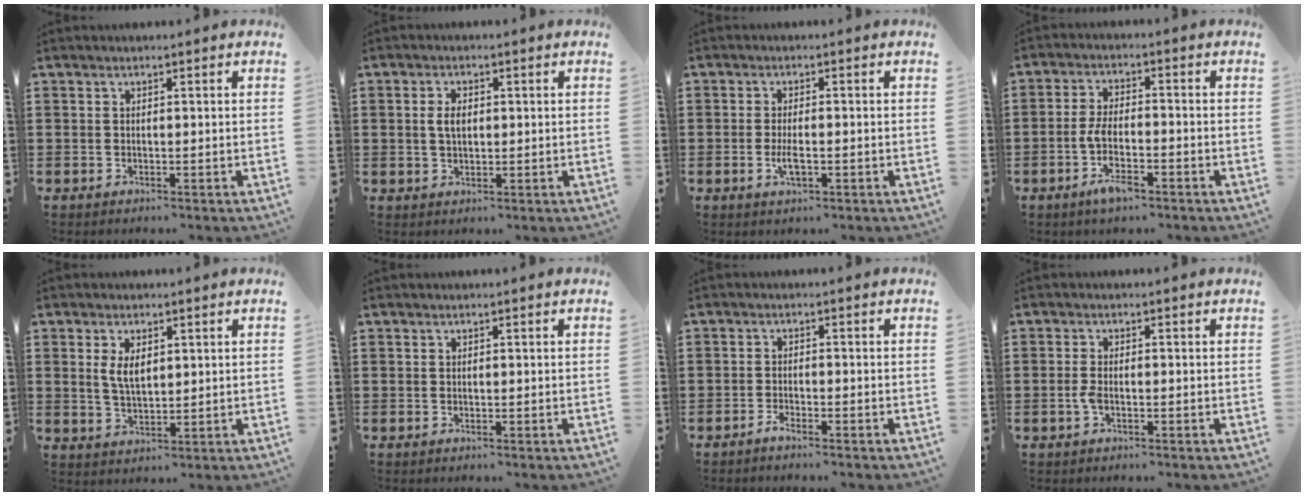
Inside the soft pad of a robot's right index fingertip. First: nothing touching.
{"total": 3.1, "force": [0.4, 1.7, 2.5], "torque": [-0.052, 0.009, 0.006]}
{"total": 3.0, "force": [-0.8, 0.9, 2.8], "torque": [-0.063, -0.007, -0.018]}
{"total": 5.5, "force": [-2.4, 2.1, 4.5], "torque": [-0.104, 0.001, -0.052]}
{"total": 3.9, "force": [1.1, 2.0, 3.2], "torque": [-0.060, 0.003, 0.018]}
{"total": 0.0}
{"total": 1.6, "force": [-1.5, -0.1, 0.6], "torque": [-0.020, -0.007, -0.029]}
{"total": 2.0, "force": [-0.7, 0.7, 1.8], "torque": [-0.048, -0.007, -0.017]}